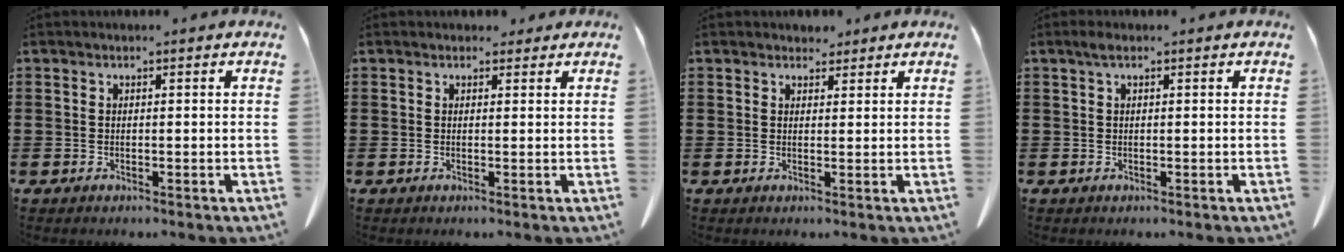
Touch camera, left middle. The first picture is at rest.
{"total": 1.3, "force": [1.0, 0.7, 0.4], "torque": [-0.003, 0.001, 0.017]}
{"total": 2.1, "force": [1.8, 0.9, 0.3], "torque": [-0.003, 0.001, 0.034]}
{"total": 1.1, "force": [0.4, 0.2, 1.0], "torque": [-0.020, 0.002, 0.007]}